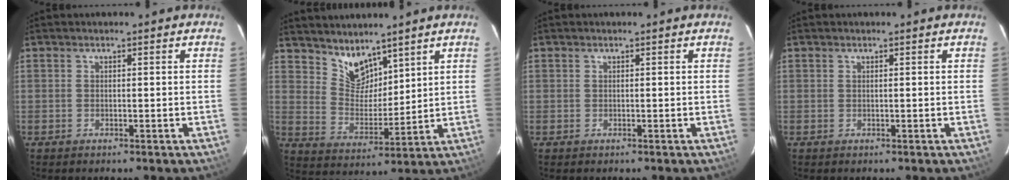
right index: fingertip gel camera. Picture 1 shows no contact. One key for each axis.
{"total": 7.9, "fx": 6.5, "fy": 3.7, "fz": 2.6, "tx": -0.037, "ty": 0.001, "tz": 0.132}
{"total": 0.6, "fx": 0.0, "fy": 0.6, "fz": -0.1, "tx": 0.003, "ty": 0.002, "tz": 0.000}
{"total": 0.0}